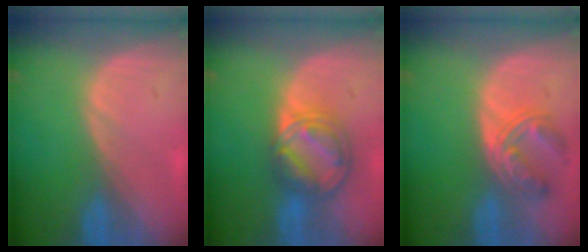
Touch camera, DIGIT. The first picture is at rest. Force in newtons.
{"total": 8.2, "press": 7.0, "slide": 4.1}
{"total": 5.5, "press": 5.5, "slide": 0.5}